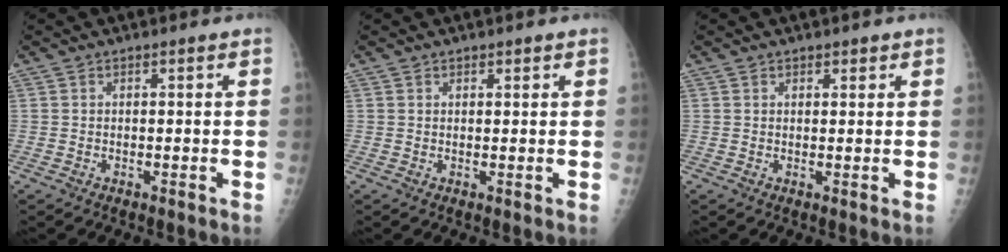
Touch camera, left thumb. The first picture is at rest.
{"total": 1.0, "force": [0.7, 0.6, 0.2], "torque": [0.007, -0.005, 0.008]}
{"total": 1.4, "force": [1.0, 0.9, 0.4], "torque": [0.010, -0.006, 0.010]}